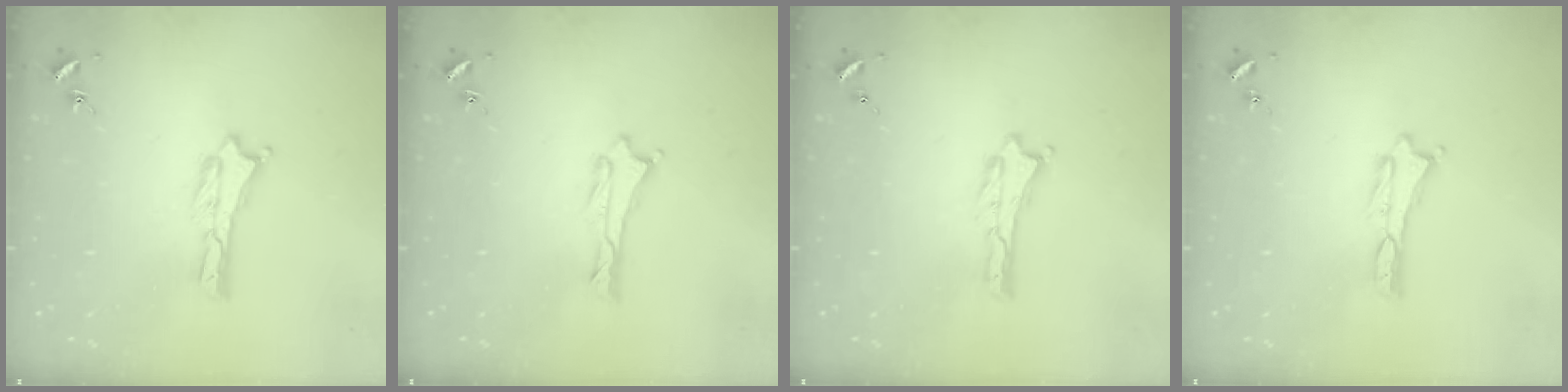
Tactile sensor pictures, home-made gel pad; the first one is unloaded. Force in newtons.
{"total": 0.0}
{"total": 0.0}
{"total": 0.0}